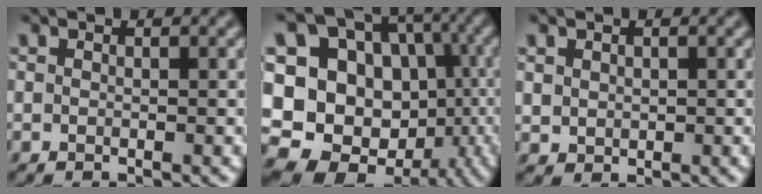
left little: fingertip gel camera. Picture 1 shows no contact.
{"total": 19.1, "force": [-3.7, 16.6, 8.5], "torque": [-0.188, 0.000, -0.055]}
{"total": 1.0, "force": [0.4, 0.9, 0.2], "torque": [-0.009, -0.004, 0.014]}